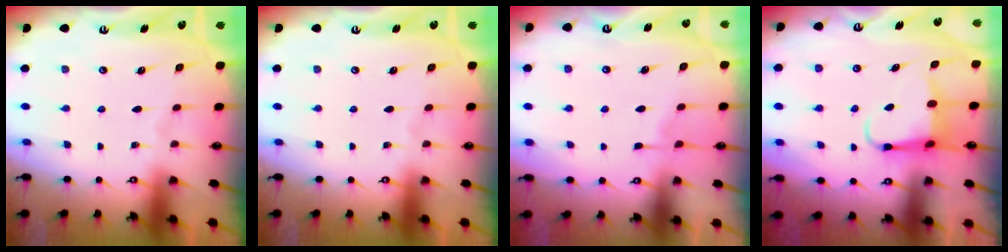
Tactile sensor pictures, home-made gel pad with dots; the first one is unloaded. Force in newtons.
{"total": 0.0}
{"total": 3.2, "press": 3.1, "slide": 0.4}
{"total": 5.0, "press": 5.0, "slide": 0.2}